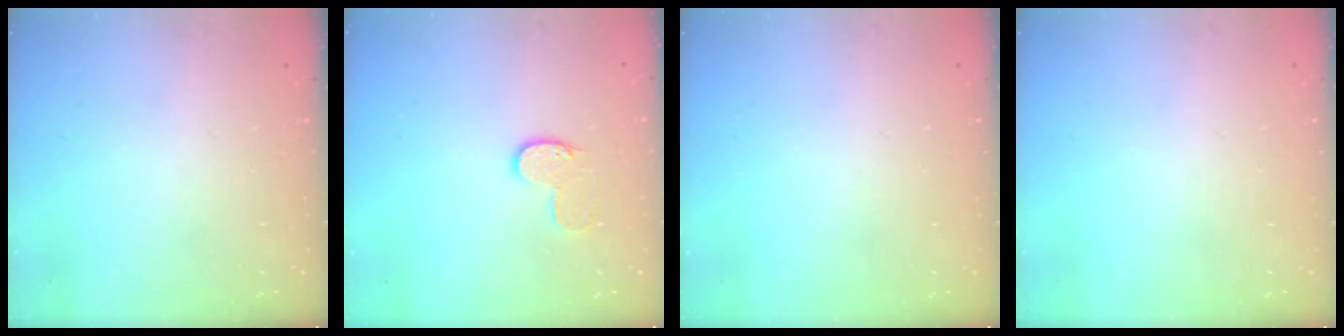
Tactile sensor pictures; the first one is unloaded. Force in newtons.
{"total": 6.8, "press": 6.8, "slide": 0.3}
{"total": 0.0}
{"total": 0.0}